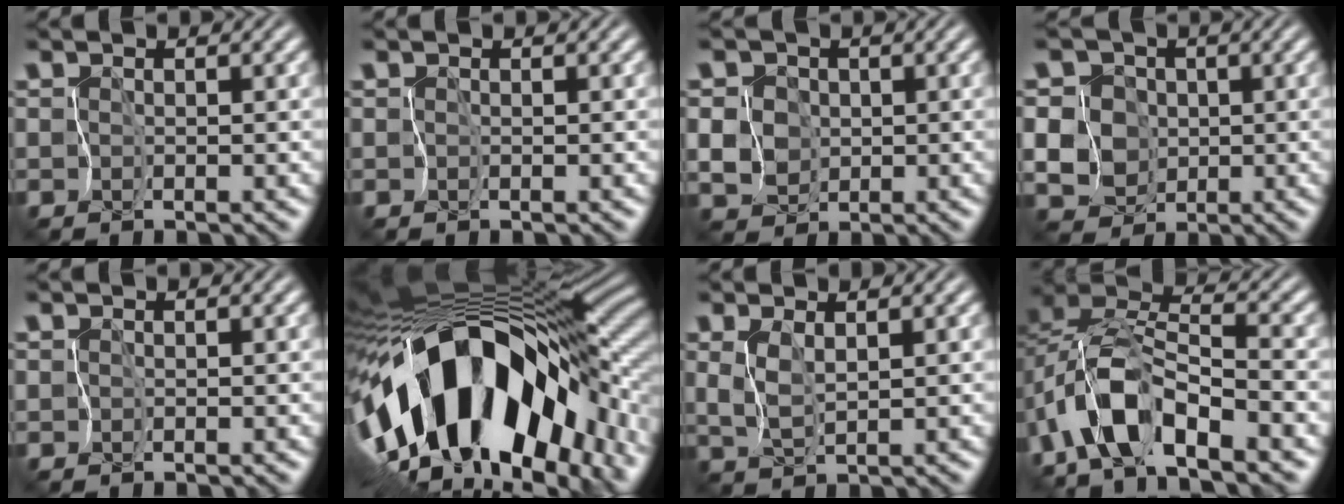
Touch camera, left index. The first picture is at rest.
{"total": 0.0}
{"total": 5.9, "force": [0.4, 5.5, 2.1], "torque": [-0.067, 0.024, -0.002]}
{"total": 9.9, "force": [0.2, 9.2, 3.6], "torque": [-0.106, 0.023, -0.004]}
{"total": 0.0}
{"total": 15.8, "force": [-4.0, 8.0, 13.0], "torque": [-0.235, 0.016, -0.063]}
{"total": 1.3, "force": [0.8, -0.2, 1.0], "torque": [-0.049, -0.006, 0.035]}
{"total": 8.4, "force": [-5.6, 2.8, 5.7], "torque": [-0.125, 0.004, -0.100]}